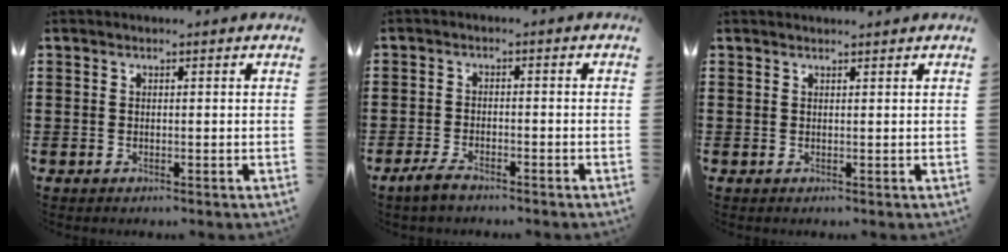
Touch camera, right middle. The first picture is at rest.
{"total": 2.5, "force": [-2.0, 0.7, 1.3], "torque": [-0.030, 0.004, -0.042]}
{"total": 1.0, "force": [1.0, -0.1, 0.1], "torque": [-0.003, -0.001, 0.018]}